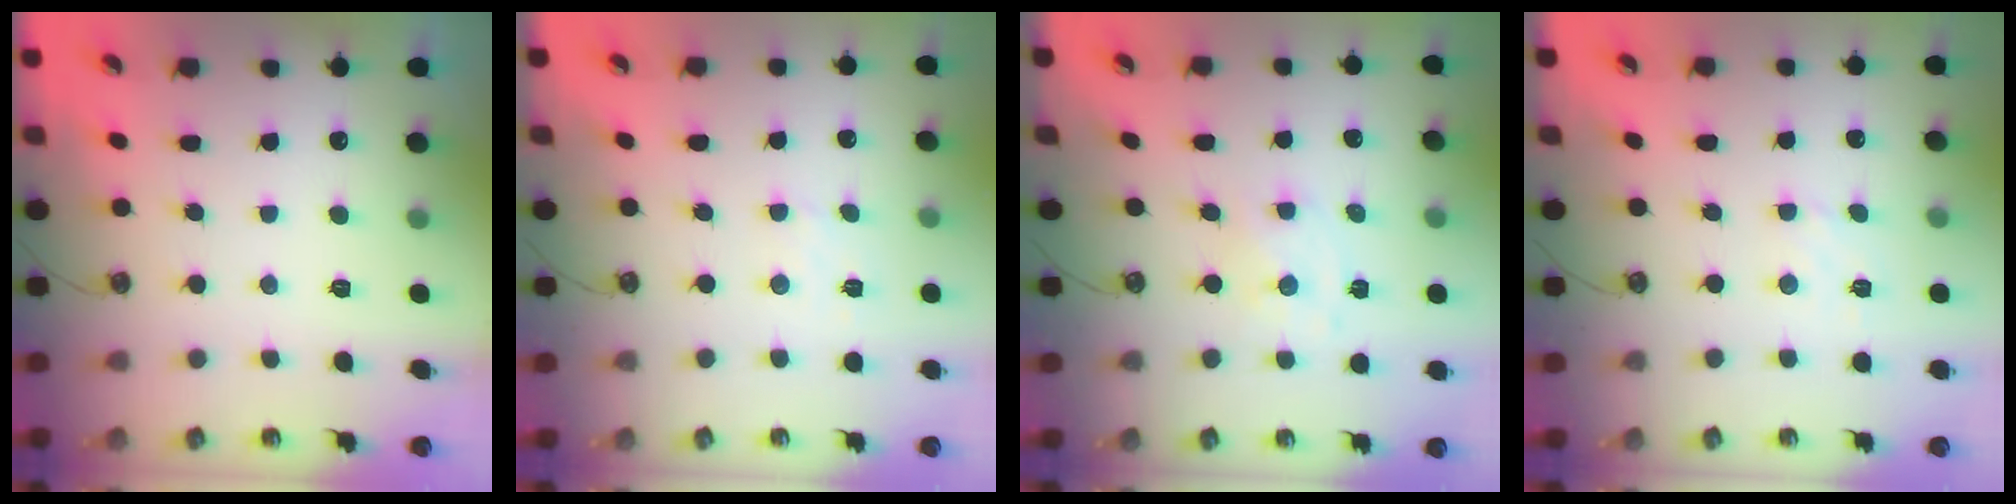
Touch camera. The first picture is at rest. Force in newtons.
{"total": 2.6, "press": 2.6, "slide": 0.4}
{"total": 1.6, "press": 1.6, "slide": 0.3}
{"total": 2.1, "press": 2.1, "slide": 0.5}